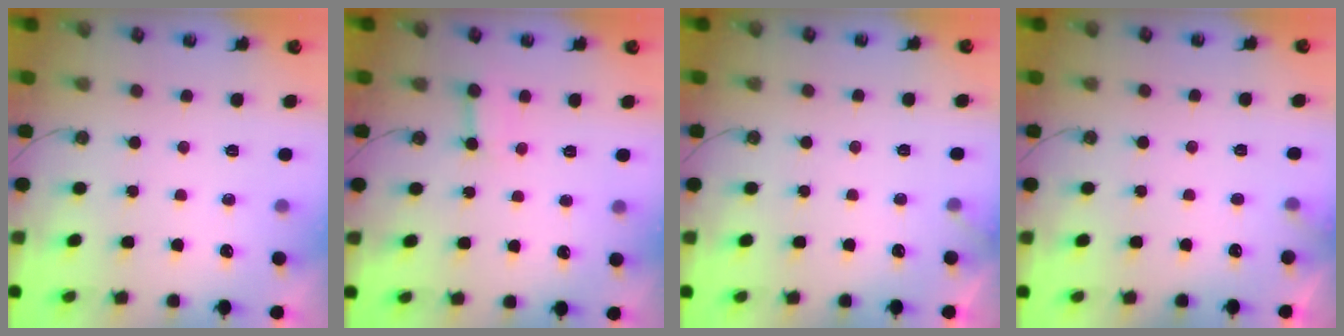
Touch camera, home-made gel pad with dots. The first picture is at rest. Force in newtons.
{"total": 4.4, "press": 4.3, "slide": 0.5}
{"total": 2.4, "press": 2.4, "slide": 0.2}
{"total": 3.6, "press": 3.6, "slide": 0.2}